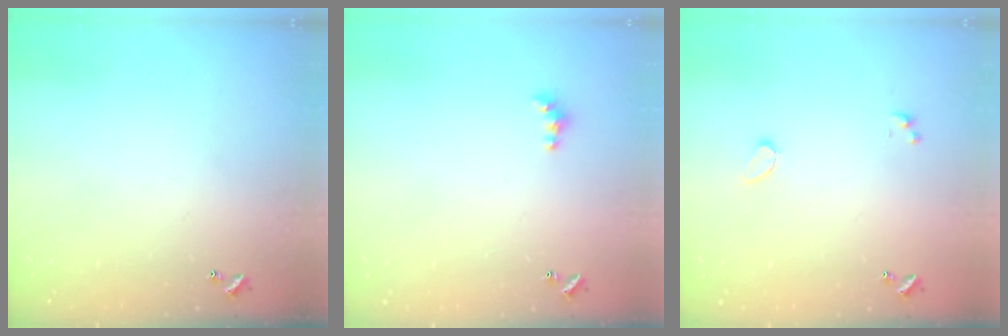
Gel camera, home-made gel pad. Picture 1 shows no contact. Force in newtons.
{"total": 2.8, "press": 2.8, "slide": 0.5}
{"total": 0.8, "press": 0.7, "slide": 0.4}